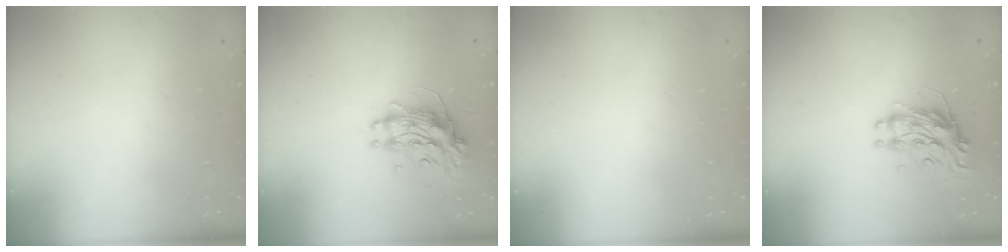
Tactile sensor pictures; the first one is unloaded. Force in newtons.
{"total": 12.2, "press": 12.1, "slide": 0.9}
{"total": 0.0}
{"total": 10.7, "press": 10.6, "slide": 0.7}